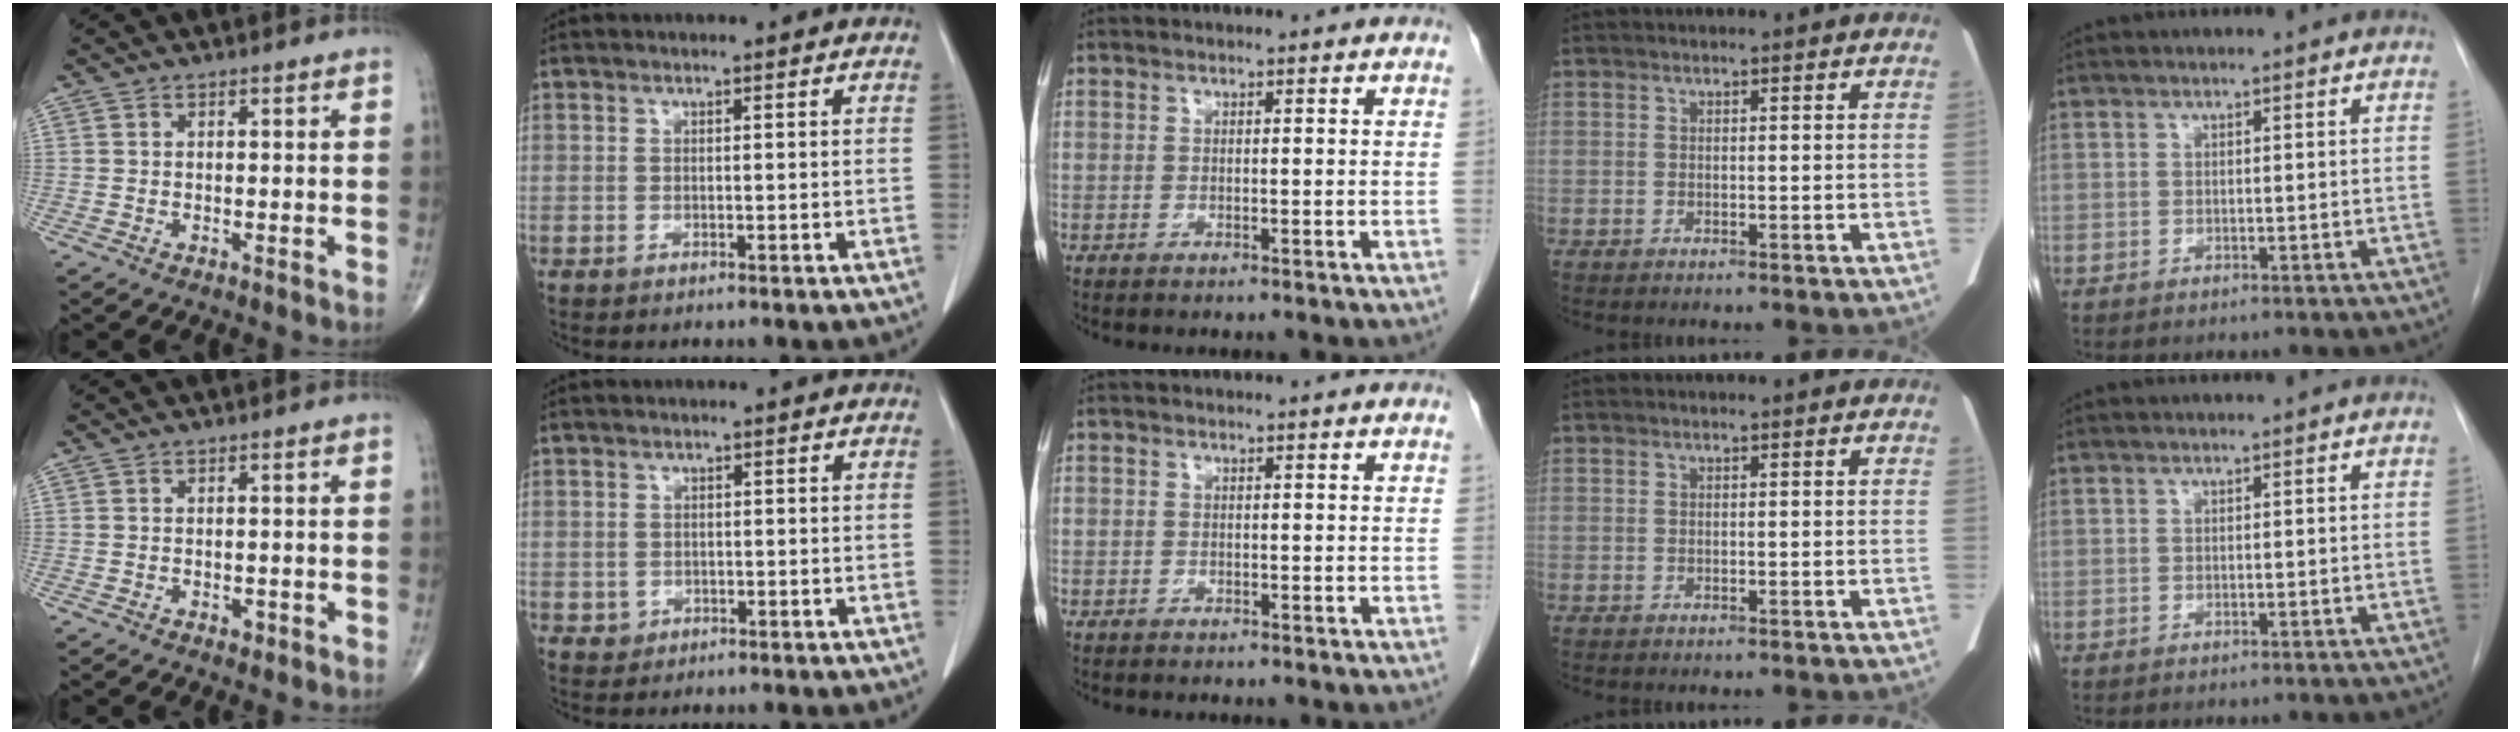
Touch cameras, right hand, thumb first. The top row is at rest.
{"thumb": {"total": 1.1, "force": [-0.5, 0.7, 0.6], "torque": [-0.008, 0.000, -0.006]}, "index": {"total": 1.4, "force": [-0.3, 1.4, 0.1], "torque": [0.002, 0.004, -0.002]}, "middle": {"total": 0.7, "force": [-0.6, 0.5, 0.1], "torque": [-0.004, 0.002, -0.009]}}